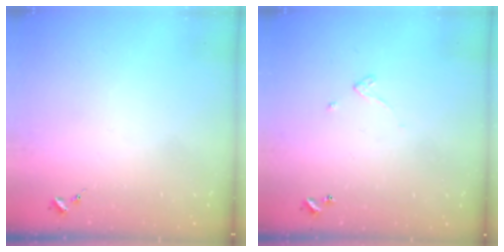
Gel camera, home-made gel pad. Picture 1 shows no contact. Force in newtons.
{"total": 2.6, "press": 2.6, "slide": 0.2}